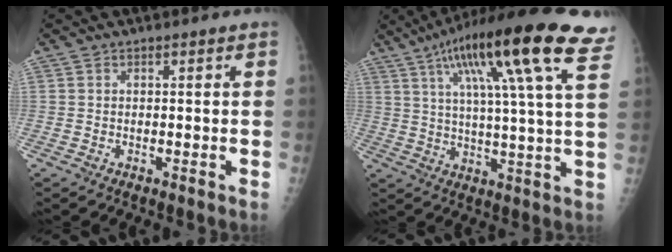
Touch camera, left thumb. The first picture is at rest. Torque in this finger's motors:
{"motor_torque": [0.47, 0.48, 1.95, -0.83, 0.49]}